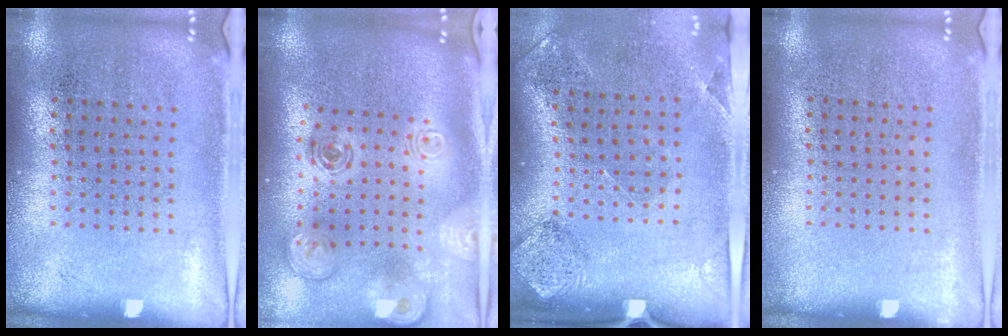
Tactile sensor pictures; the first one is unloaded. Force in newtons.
{"total": 2.5, "press": 1.9, "slide": 1.6}
{"total": 1.7, "press": 1.3, "slide": 1.2}
{"total": 0.0}